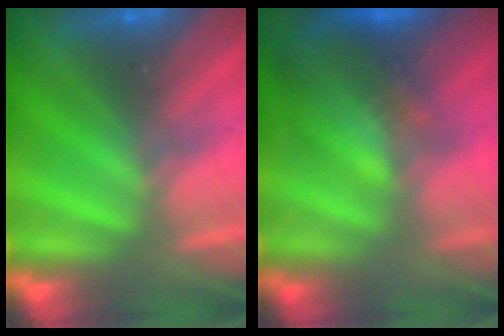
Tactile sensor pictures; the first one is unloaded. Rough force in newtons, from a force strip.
{"total": 3.6}